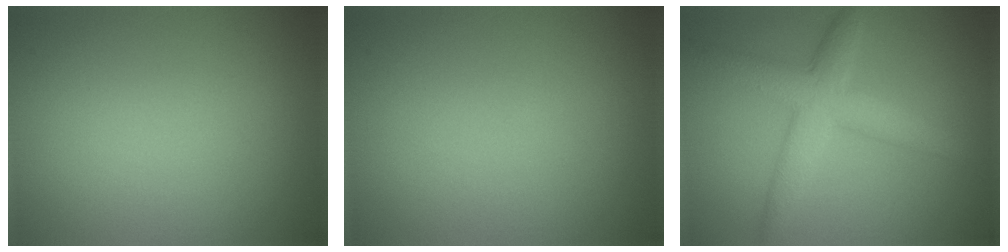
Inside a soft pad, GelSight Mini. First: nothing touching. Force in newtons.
{"total": 0.0}
{"total": 4.9, "press": 4.9, "slide": 0.1}